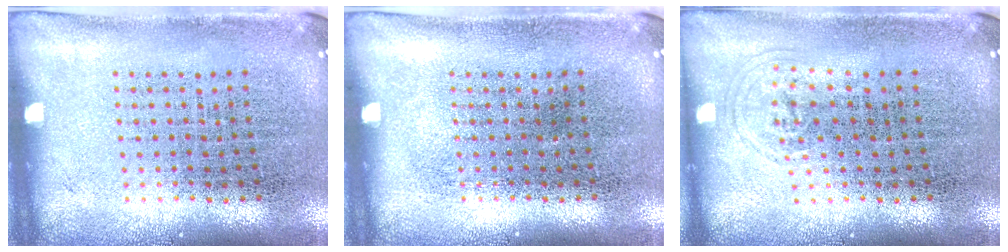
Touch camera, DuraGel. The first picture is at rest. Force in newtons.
{"total": 0.0}
{"total": 0.6, "press": 0.5, "slide": 0.3}